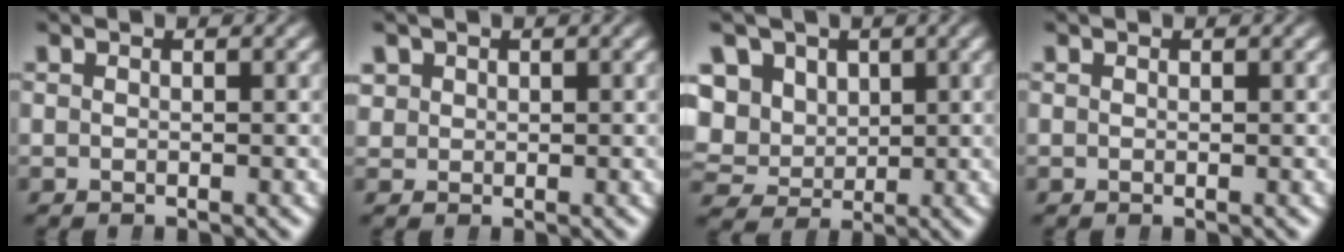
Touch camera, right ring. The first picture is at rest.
{"total": 1.8, "force": [1.0, 1.4, 0.5], "torque": [-0.014, -0.009, 0.029]}
{"total": 10.4, "force": [1.3, 9.3, 4.4], "torque": [-0.115, -0.030, 0.025]}
{"total": 0.0}